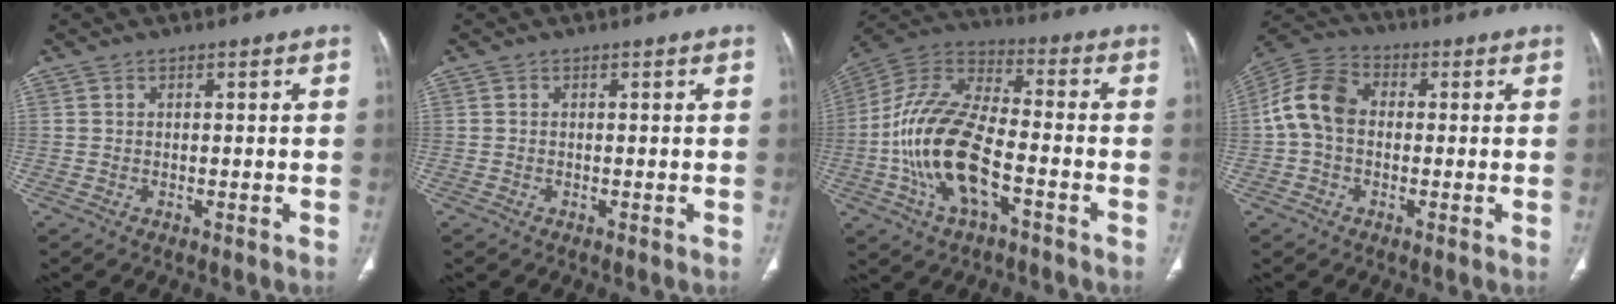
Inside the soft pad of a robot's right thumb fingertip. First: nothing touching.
{"total": 0.0}
{"total": 18.0, "force": [-5.0, 8.4, 15.2], "torque": [-0.306, 0.031, -0.096]}
{"total": 10.0, "force": [0.0, 7.3, 6.8], "torque": [-0.129, 0.030, -0.012]}